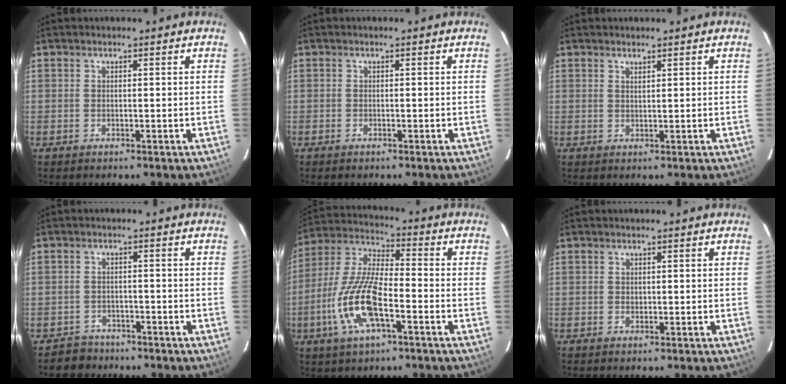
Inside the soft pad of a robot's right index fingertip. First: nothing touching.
{"total": 0.6, "force": [-0.5, 0.2, 0.3], "torque": [-0.007, -0.002, -0.011]}
{"total": 1.0, "force": [0.9, 0.1, 0.5], "torque": [-0.009, 0.000, 0.015]}
{"total": 4.0, "force": [-3.2, 2.5, -0.3], "torque": [-0.003, 0.017, -0.050]}
{"total": 14.9, "force": [-5.5, 4.9, 13.0], "torque": [-0.277, -0.007, -0.109]}
{"total": 0.6, "force": [0.1, 0.6, 0.0], "torque": [0.003, 0.000, 0.004]}